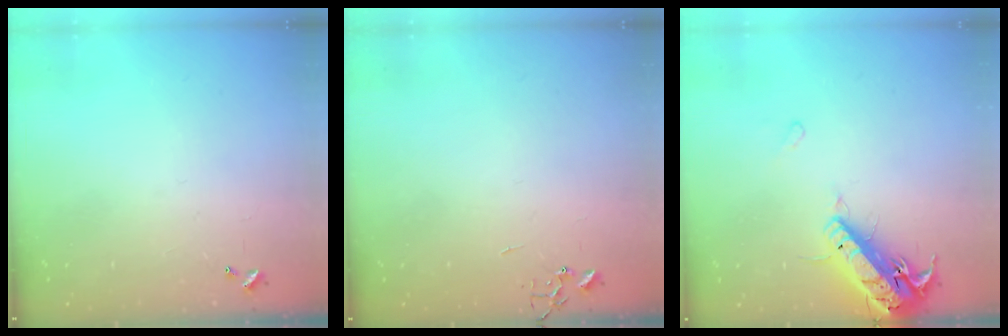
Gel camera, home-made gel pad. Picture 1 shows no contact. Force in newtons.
{"total": 0.0}
{"total": 17.3, "press": 16.9, "slide": 3.7}